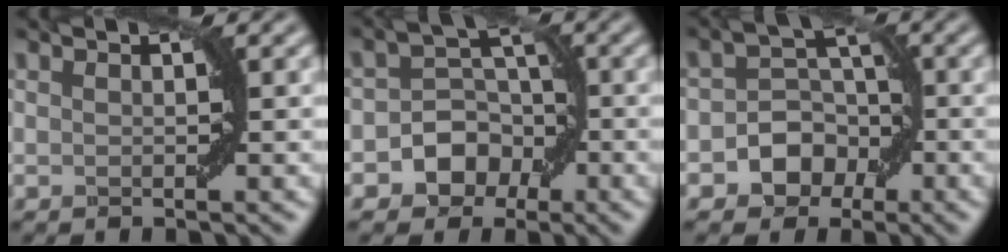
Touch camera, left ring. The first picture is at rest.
{"total": 4.8, "force": [-2.0, 3.9, 1.9], "torque": [0.008, 0.013, -0.053]}
{"total": 4.3, "force": [-1.8, 3.5, 1.9], "torque": [0.005, 0.008, -0.042]}